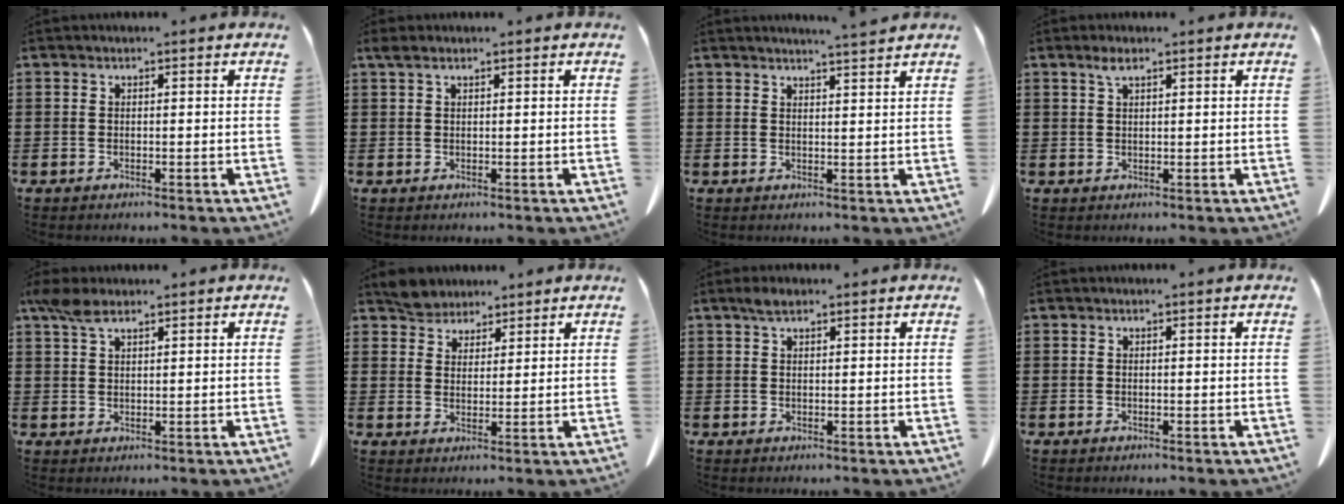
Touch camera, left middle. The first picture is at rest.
{"total": 1.2, "force": [0.7, 0.5, 0.9], "torque": [-0.021, 0.002, 0.013]}
{"total": 2.7, "force": [2.6, -0.5, 0.5], "torque": [-0.015, -0.008, 0.049]}
{"total": 1.8, "force": [1.1, 0.6, 1.3], "torque": [-0.030, 0.000, 0.021]}
{"total": 4.2, "force": [2.7, 1.6, 2.7], "torque": [-0.060, 0.004, 0.051]}
{"total": 4.4, "force": [3.9, 1.9, 0.3], "torque": [-0.022, -0.001, 0.077]}
{"total": 2.0, "force": [1.3, 0.7, 1.3], "torque": [-0.029, 0.003, 0.024]}
{"total": 0.0}